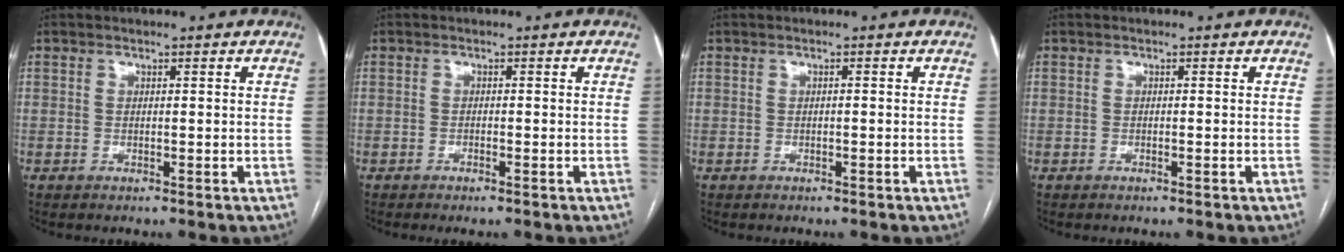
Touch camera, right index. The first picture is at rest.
{"total": 1.1, "force": [-0.8, 0.0, 0.7], "torque": [-0.015, -0.002, -0.013]}
{"total": 0.0}
{"total": 0.0}